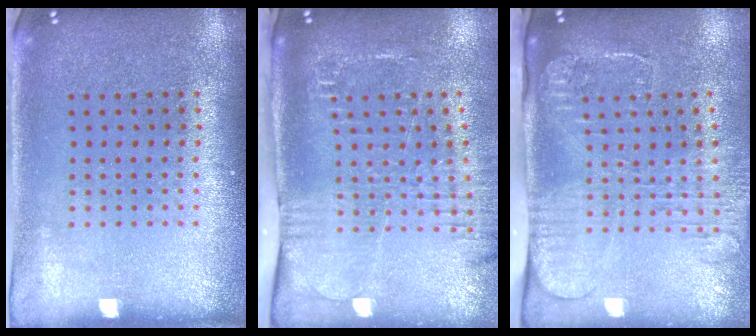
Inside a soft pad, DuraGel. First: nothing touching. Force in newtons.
{"total": 2.6, "press": 2.1, "slide": 1.6}
{"total": 2.7, "press": 2.1, "slide": 1.7}